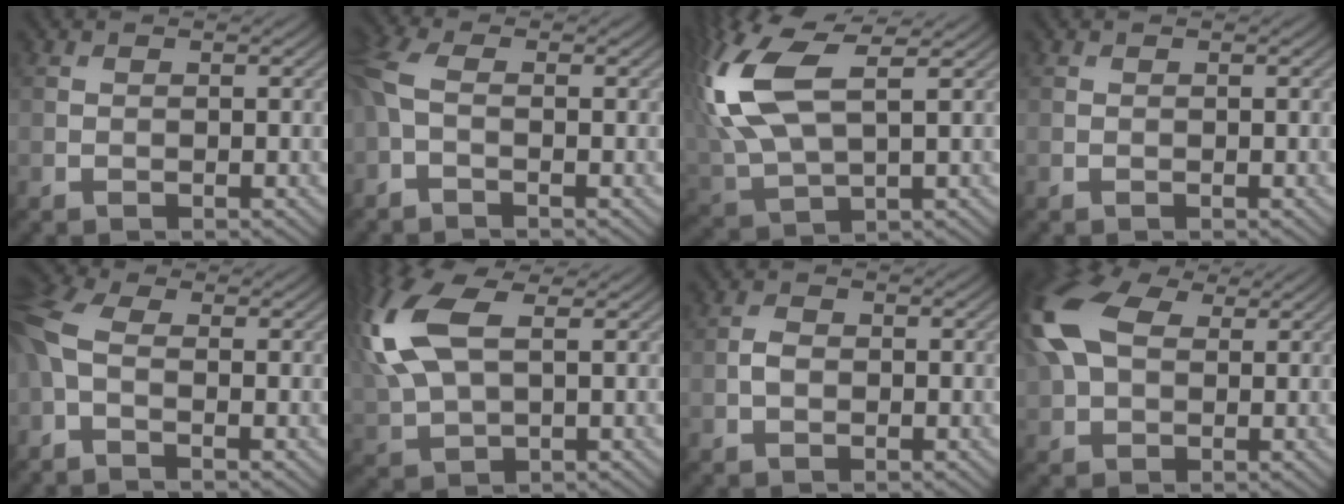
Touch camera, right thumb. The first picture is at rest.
{"total": 4.7, "force": [-0.8, 1.9, 4.2], "torque": [-0.115, 0.000, -0.028]}
{"total": 13.7, "force": [4.5, 6.4, 11.3], "torque": [-0.286, 0.013, 0.091]}
{"total": 0.0}
{"total": 6.8, "force": [-0.8, 3.6, 5.8], "torque": [-0.170, 0.006, -0.027]}
{"total": 13.3, "force": [4.2, 6.7, 10.7], "torque": [-0.286, 0.014, 0.078]}
{"total": 1.6, "force": [-0.2, 1.1, 1.2], "torque": [-0.025, 0.003, -0.008]}
{"total": 14.0, "force": [3.9, 8.5, 10.4], "torque": [-0.279, 0.023, 0.069]}